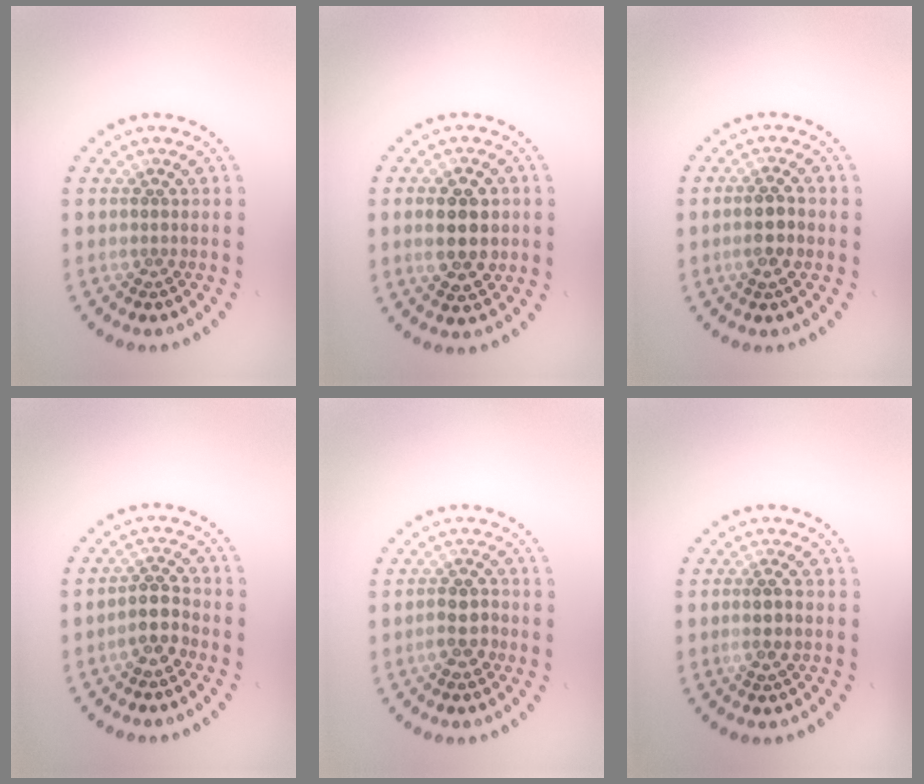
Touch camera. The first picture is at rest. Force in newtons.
{"total": 5.2, "press": 5.2, "slide": 0.3}
{"total": 2.5, "press": 2.4, "slide": 0.6}
{"total": 2.5, "press": 2.2, "slide": 1.2}
{"total": 2.3, "press": 2.2, "slide": 0.7}
{"total": 1.5, "press": 1.3, "slide": 0.7}